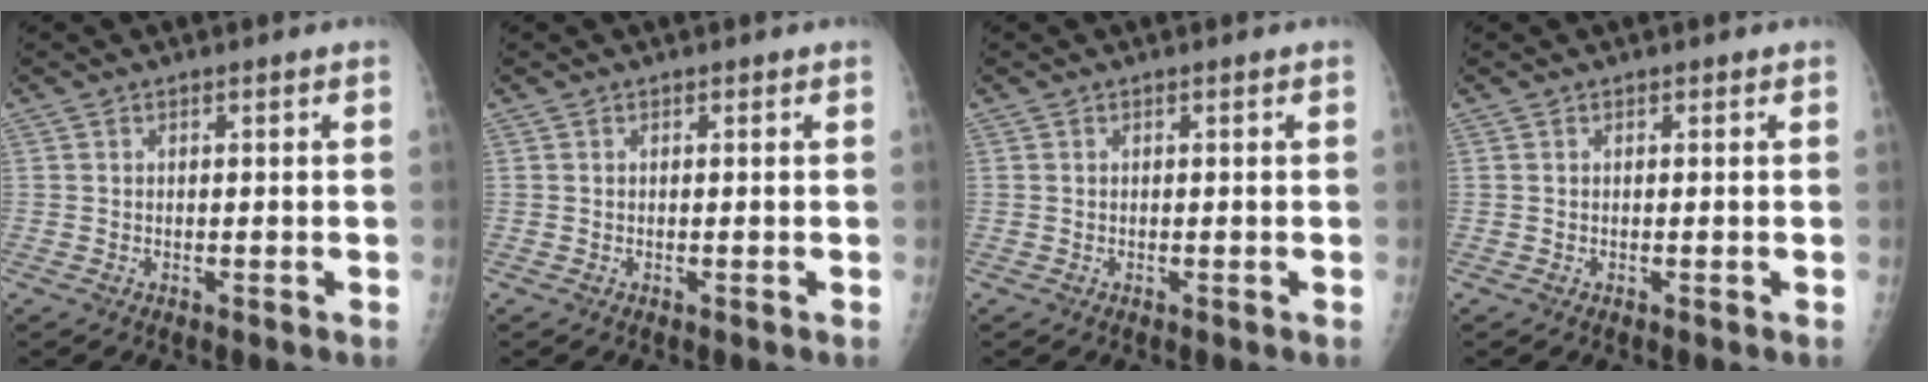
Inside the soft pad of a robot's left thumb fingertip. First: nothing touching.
{"total": 0.0}
{"total": 0.0}
{"total": 0.0}